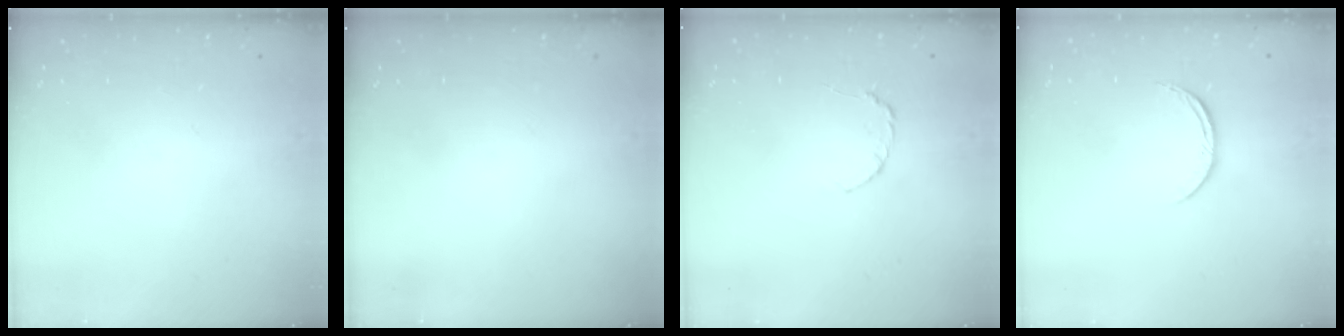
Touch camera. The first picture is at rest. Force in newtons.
{"total": 0.0}
{"total": 4.0, "press": 3.9, "slide": 0.5}
{"total": 6.5, "press": 6.5, "slide": 0.7}